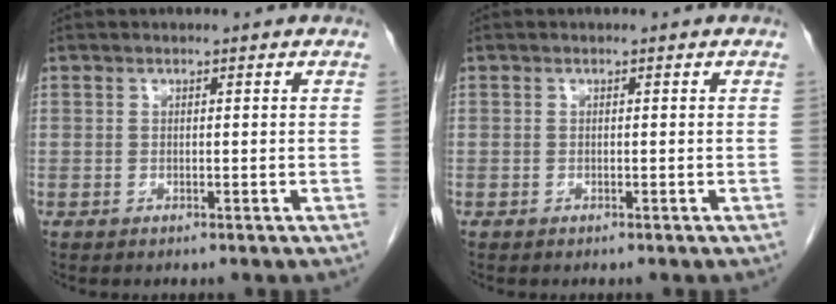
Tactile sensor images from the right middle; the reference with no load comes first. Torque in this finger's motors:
{"motor_torque": [0.61, -0.69, -0.20, -0.19]}